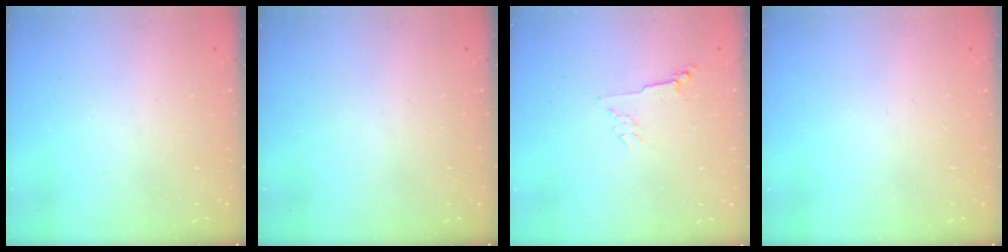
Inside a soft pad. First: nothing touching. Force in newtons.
{"total": 0.0}
{"total": 2.8, "press": 2.7, "slide": 0.6}
{"total": 0.0}